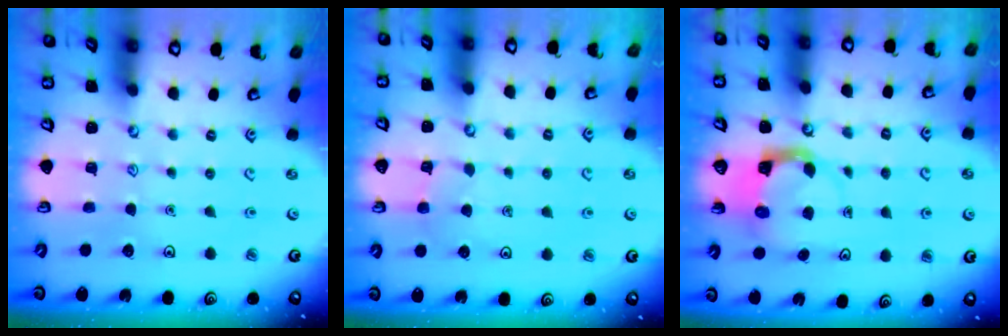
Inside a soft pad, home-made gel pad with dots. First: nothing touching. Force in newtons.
{"total": 4.9, "press": 4.8, "slide": 0.4}
{"total": 3.9, "press": 3.9, "slide": 0.3}